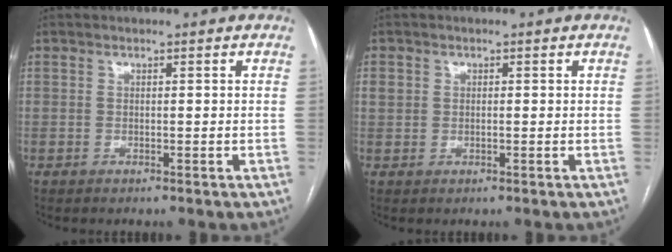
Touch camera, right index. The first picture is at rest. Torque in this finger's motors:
{"motor_torque": [0.11, 0.01, 0.04, 0.02]}